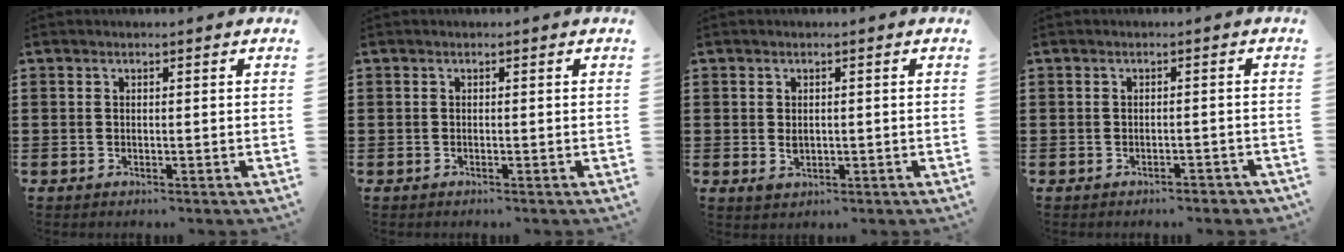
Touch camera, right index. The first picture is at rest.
{"total": 0.0}
{"total": 1.7, "force": [-0.1, 1.2, 1.2], "torque": [-0.025, 0.004, -0.003]}
{"total": 1.3, "force": [-1.2, 0.3, 0.3], "torque": [-0.012, -0.002, -0.025]}